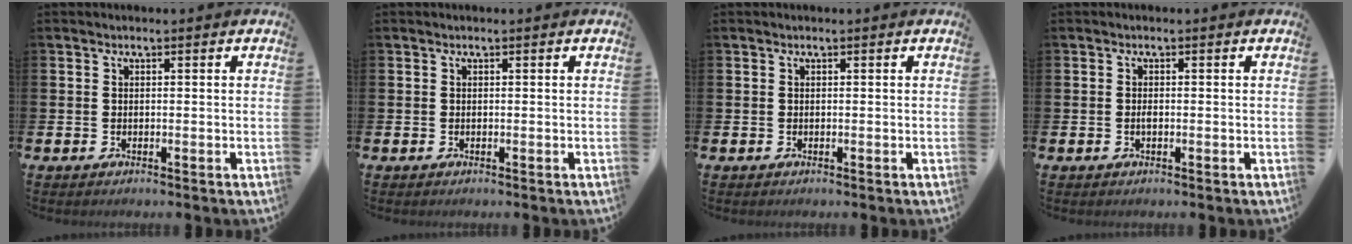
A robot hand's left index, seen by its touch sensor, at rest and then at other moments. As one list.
[{"total": 0.0}, {"total": 0.0}, {"total": 0.8, "force": [-0.2, 0.3, 0.7], "torque": [-0.011, -0.002, -0.004]}]